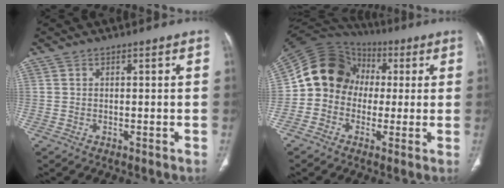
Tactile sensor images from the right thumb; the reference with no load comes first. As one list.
[{"total": 14.1, "force": [0.4, 12.3, 6.8], "torque": [-0.104, 0.035, -0.004]}]